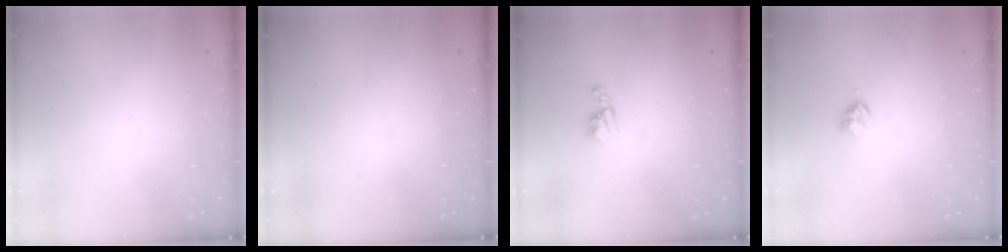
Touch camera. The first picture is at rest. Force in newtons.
{"total": 0.0}
{"total": 4.3, "press": 4.2, "slide": 0.8}
{"total": 3.0, "press": 2.9, "slide": 0.4}